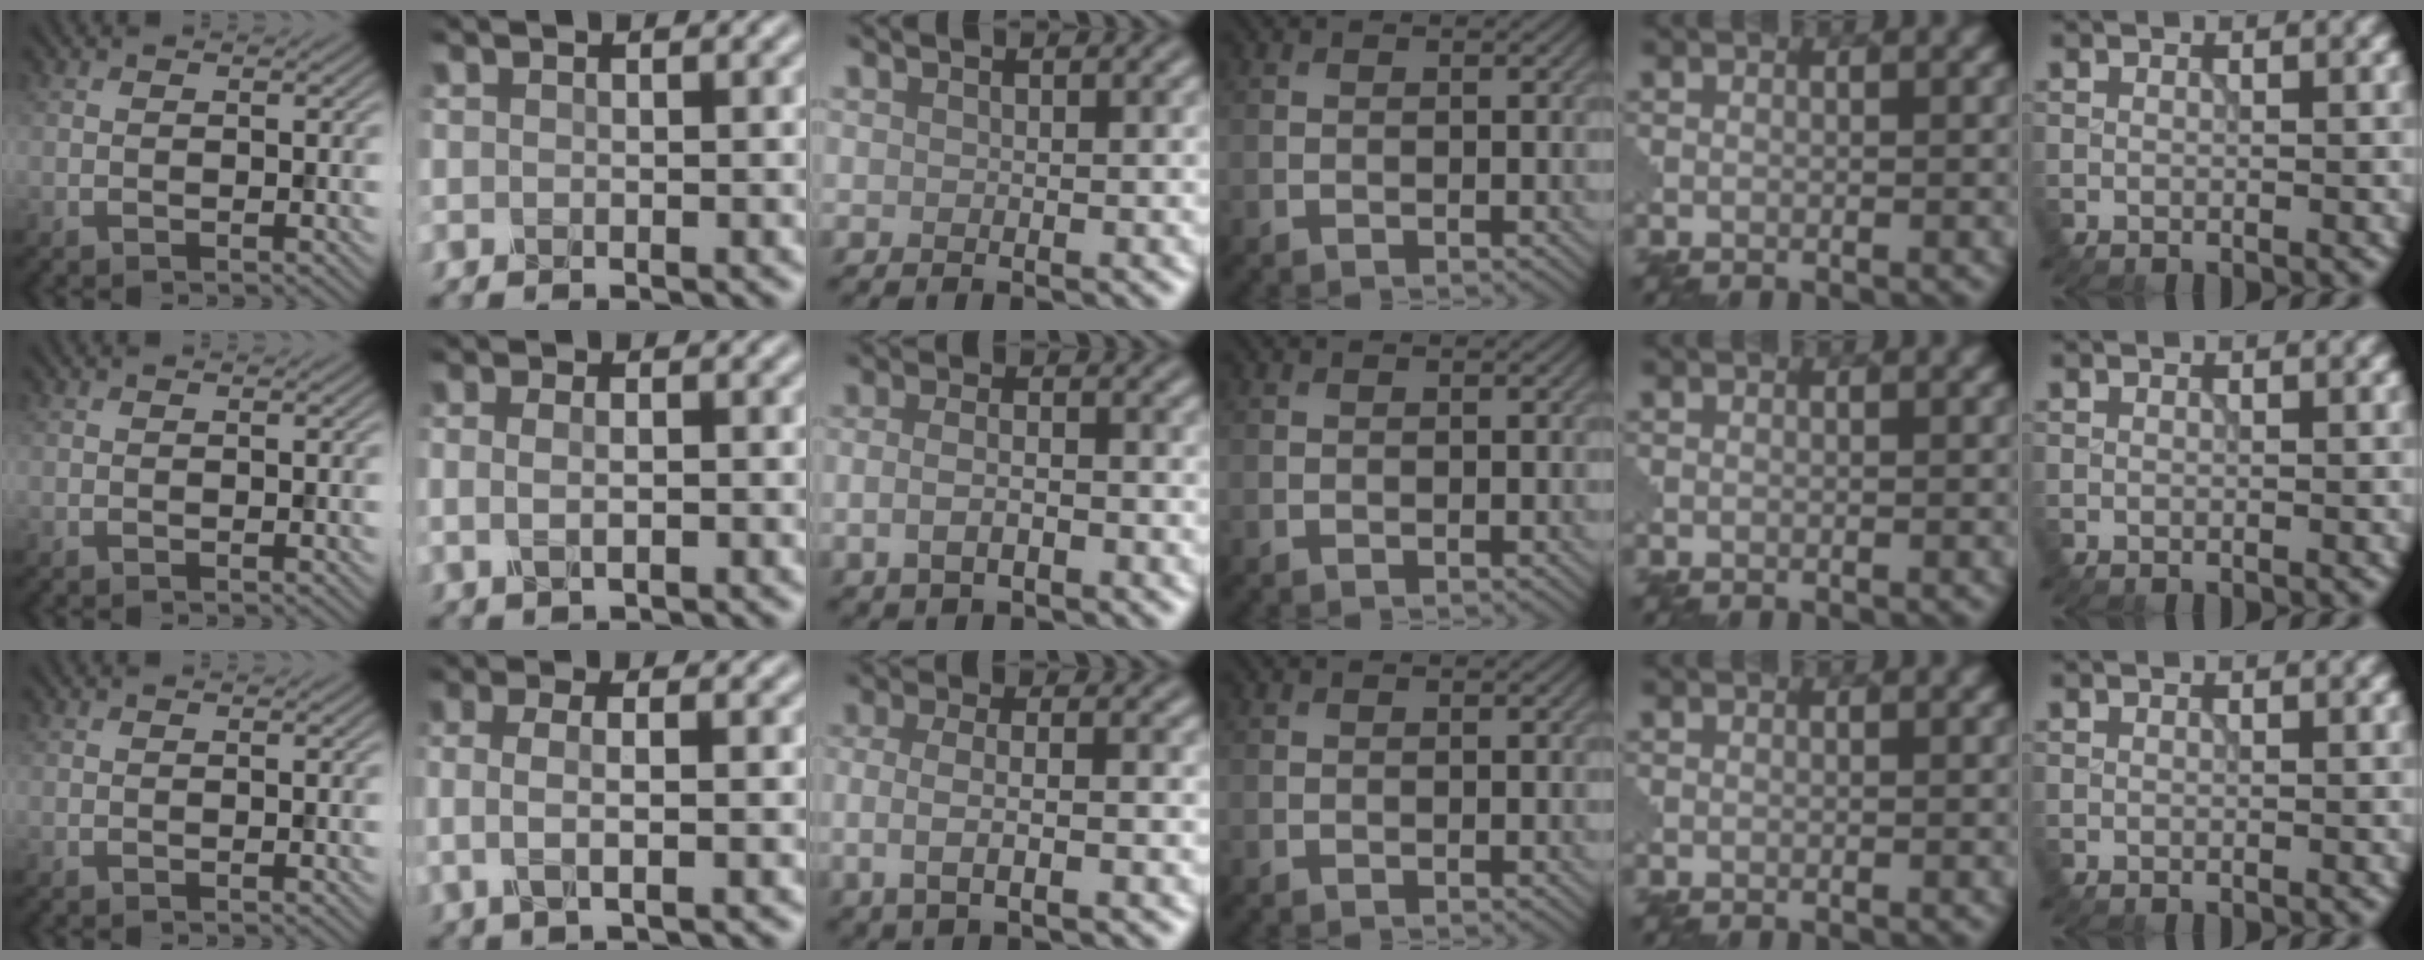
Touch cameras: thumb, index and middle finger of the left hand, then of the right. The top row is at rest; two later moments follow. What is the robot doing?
{"motion": "extract", "object": "pin"}